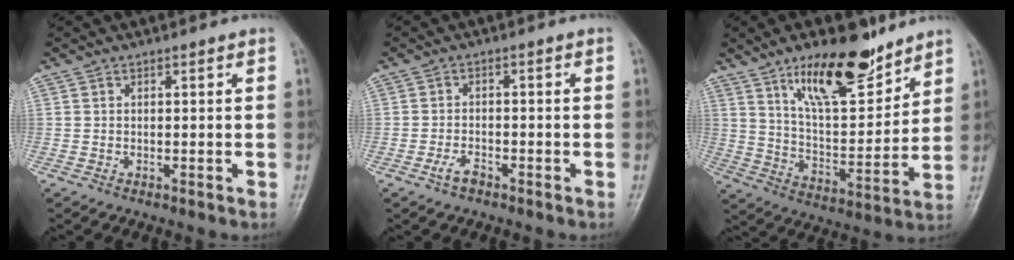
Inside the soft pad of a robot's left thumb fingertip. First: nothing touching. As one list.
[{"total": 2.8, "force": [-1.9, 1.2, 1.7], "torque": [-0.037, 0.014, -0.035]}, {"total": 17.2, "force": [11.6, 6.3, 11.1], "torque": [-0.145, -0.072, 0.204]}]